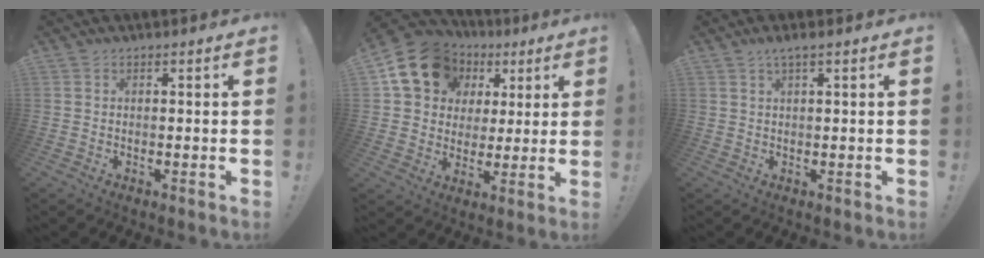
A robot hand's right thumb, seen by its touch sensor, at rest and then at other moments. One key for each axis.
{"total": 16.5, "fx": 7.0, "fy": 13.2, "fz": 7.2, "tx": -0.104, "ty": -0.029, "tz": 0.143}
{"total": 2.2, "fx": 1.2, "fy": -0.2, "fz": 1.8, "tx": -0.028, "ty": -0.005, "tz": 0.019}